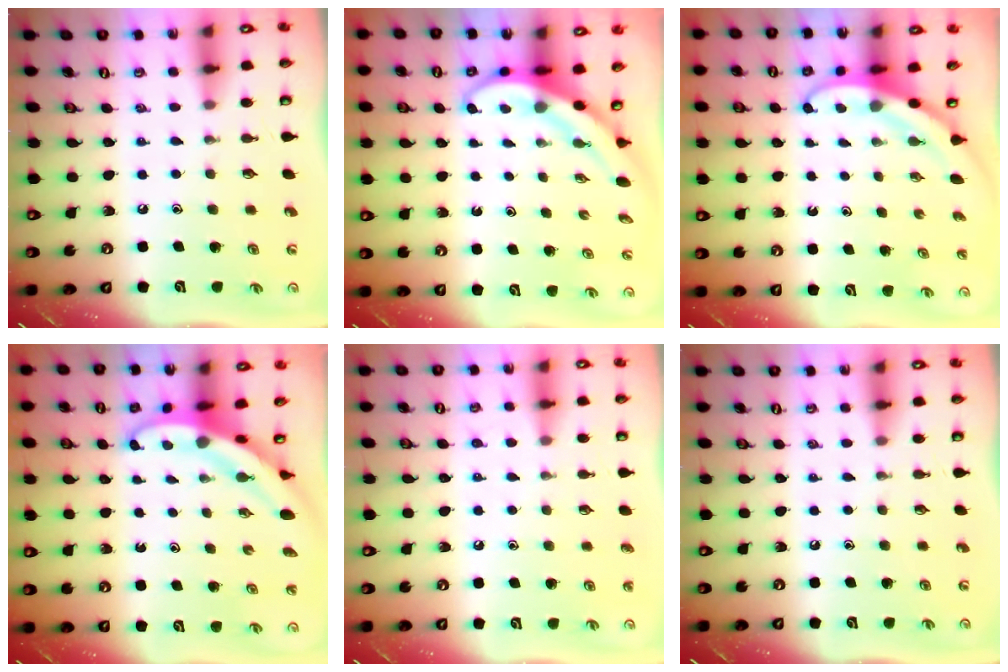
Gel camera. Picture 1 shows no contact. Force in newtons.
{"total": 3.8, "press": 3.8, "slide": 0.7}
{"total": 3.8, "press": 3.8, "slide": 0.3}
{"total": 5.1, "press": 5.1, "slide": 0.4}
{"total": 4.7, "press": 4.7, "slide": 0.5}
{"total": 0.0}